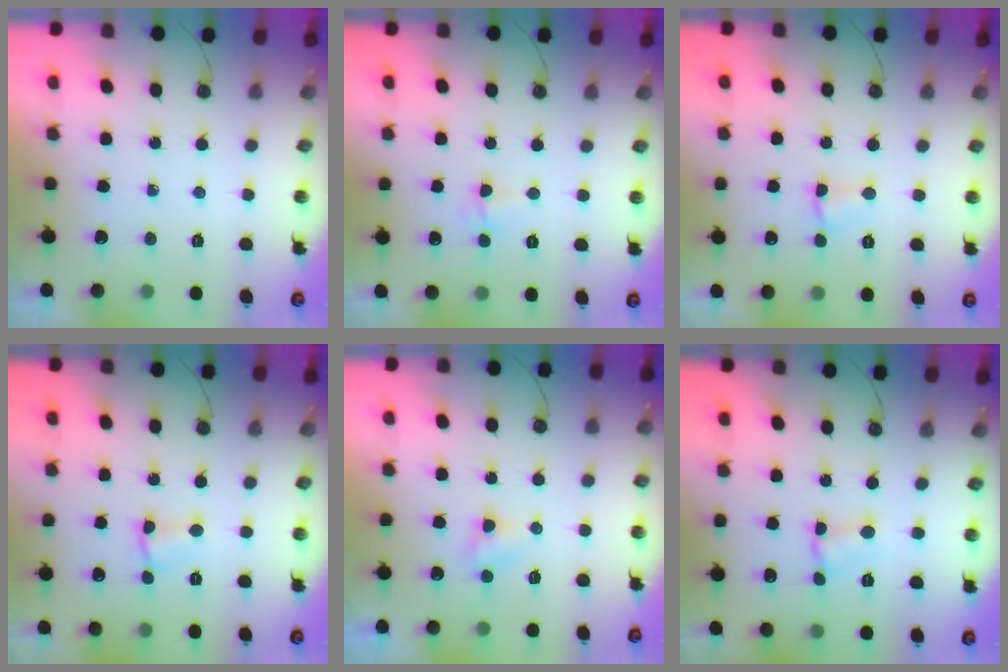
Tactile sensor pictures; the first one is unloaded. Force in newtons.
{"total": 3.6, "press": 1.9, "slide": 3.0}
{"total": 4.1, "press": 4.1, "slide": 0.5}
{"total": 2.7, "press": 2.7, "slide": 0.5}
{"total": 2.9, "press": 2.8, "slide": 0.2}
{"total": 1.6, "press": 1.6, "slide": 0.2}